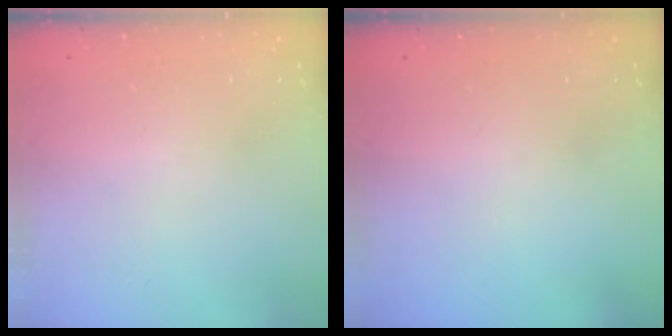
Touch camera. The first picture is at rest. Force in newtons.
{"total": 0.0}